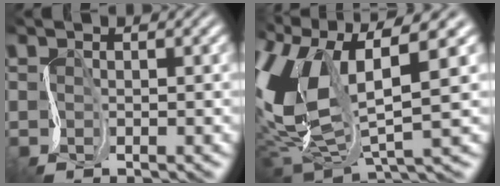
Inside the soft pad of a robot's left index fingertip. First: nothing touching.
{"total": 8.9, "force": [3.1, 4.3, 7.2], "torque": [-0.177, 0.003, 0.051]}